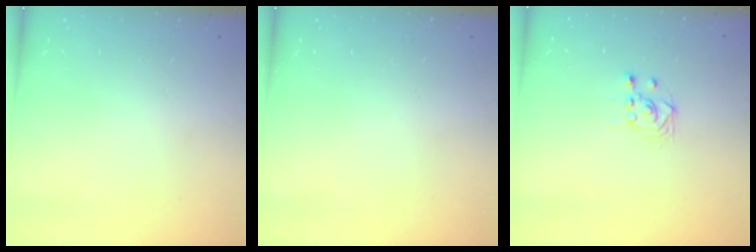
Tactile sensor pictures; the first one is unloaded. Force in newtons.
{"total": 0.0}
{"total": 2.9, "press": 2.9, "slide": 0.6}